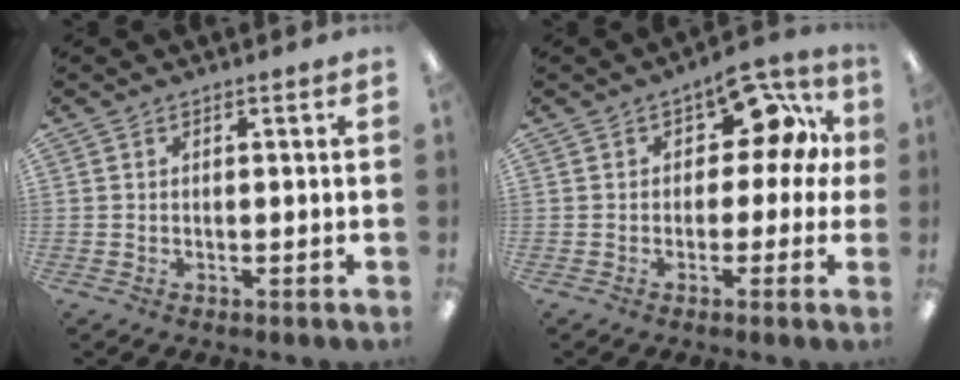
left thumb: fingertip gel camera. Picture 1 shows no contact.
{"total": 11.6, "force": [5.3, 6.2, 8.2], "torque": [-0.111, -0.021, 0.089]}